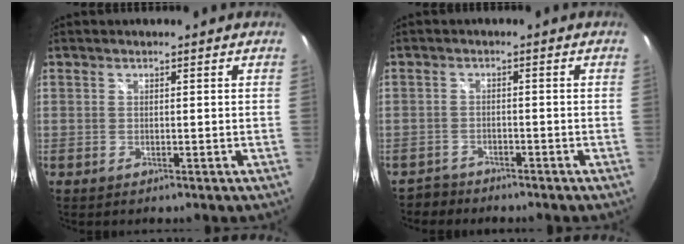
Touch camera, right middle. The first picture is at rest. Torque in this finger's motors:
{"motor_torque": [-0.56, 0.11, 0.02, -0.01]}